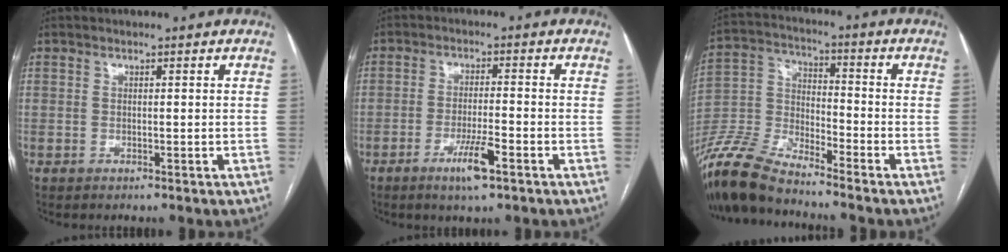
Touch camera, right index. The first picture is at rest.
{"total": 5.8, "force": [-3.2, 0.4, 4.9], "torque": [-0.091, -0.008, -0.056]}
{"total": 11.5, "force": [-10.6, 1.7, 4.2], "torque": [-0.094, 0.000, -0.212]}